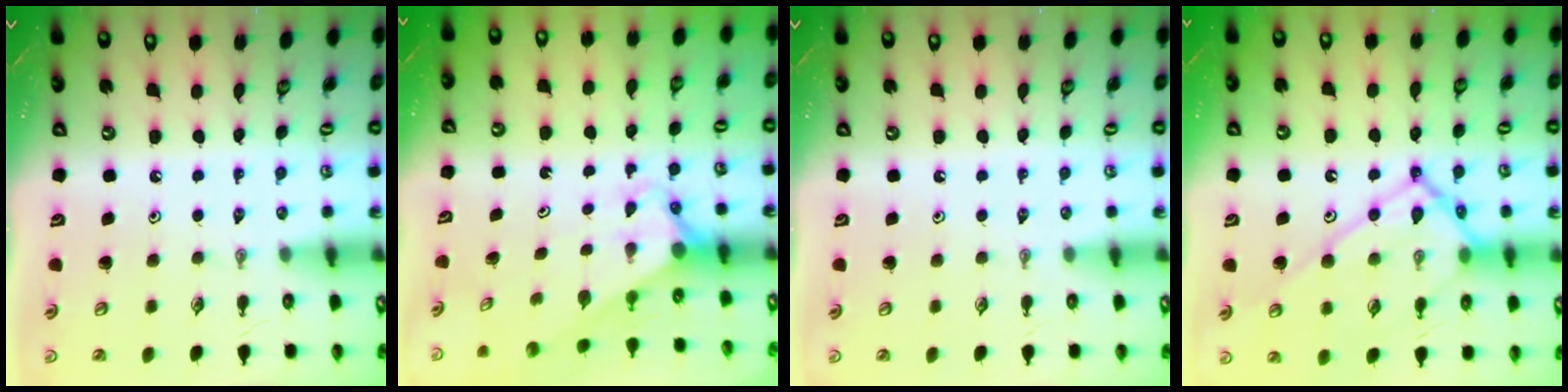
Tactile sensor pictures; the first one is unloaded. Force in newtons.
{"total": 2.9, "press": 2.9, "slide": 0.0}
{"total": 0.0}
{"total": 16.4, "press": 16.3, "slide": 1.4}